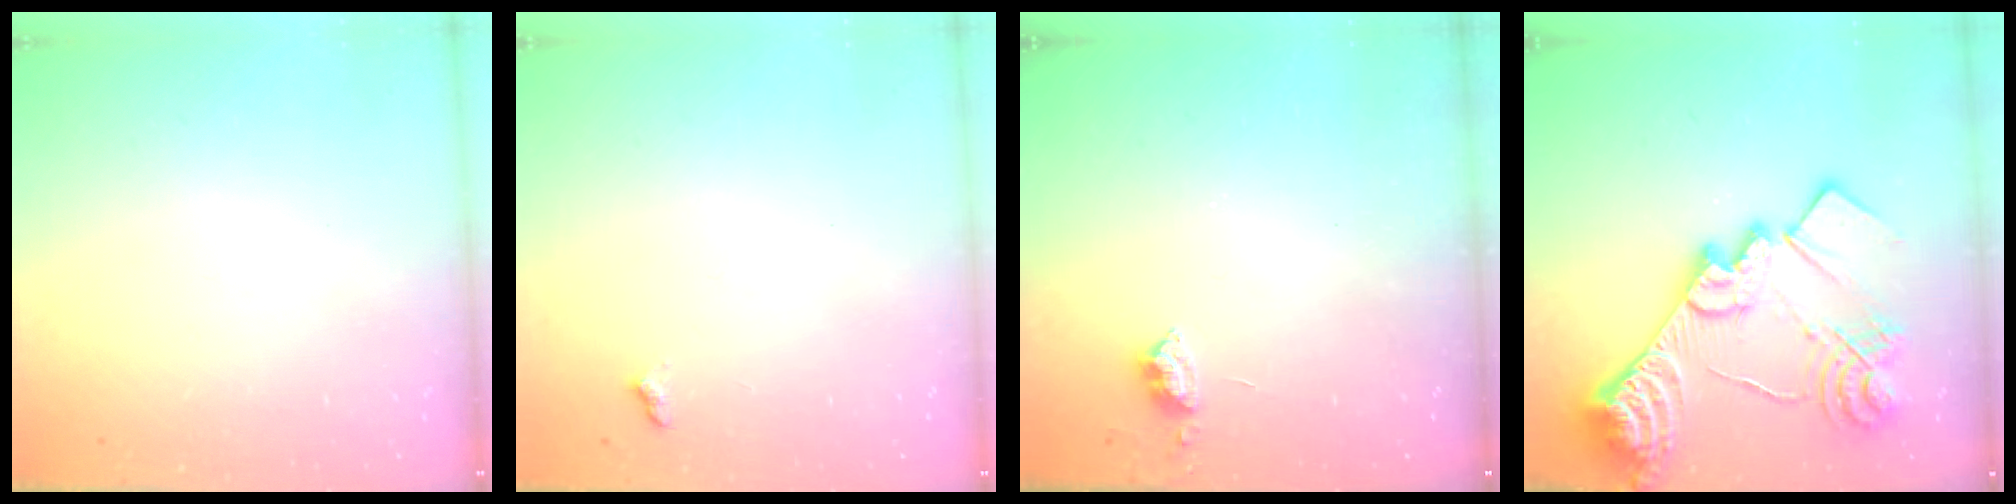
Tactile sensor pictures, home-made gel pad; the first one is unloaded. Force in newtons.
{"total": 6.5, "press": 6.5, "slide": 0.7}
{"total": 4.7, "press": 4.6, "slide": 0.7}
{"total": 31.6, "press": 31.4, "slide": 3.6}